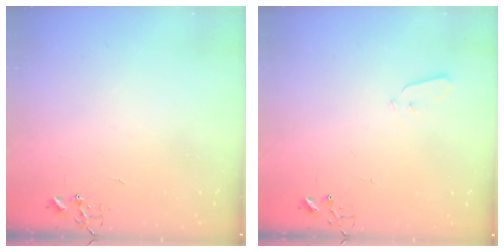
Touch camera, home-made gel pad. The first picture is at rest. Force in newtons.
{"total": 2.9, "press": 2.9, "slide": 0.4}